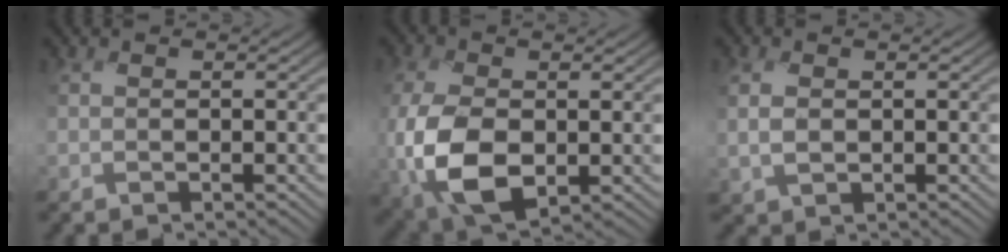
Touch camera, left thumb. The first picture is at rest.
{"total": 9.8, "force": [-2.7, 5.9, 7.3], "torque": [-0.199, -0.030, -0.046]}
{"total": 2.6, "force": [0.0, 1.8, 1.9], "torque": [-0.048, -0.002, 0.000]}